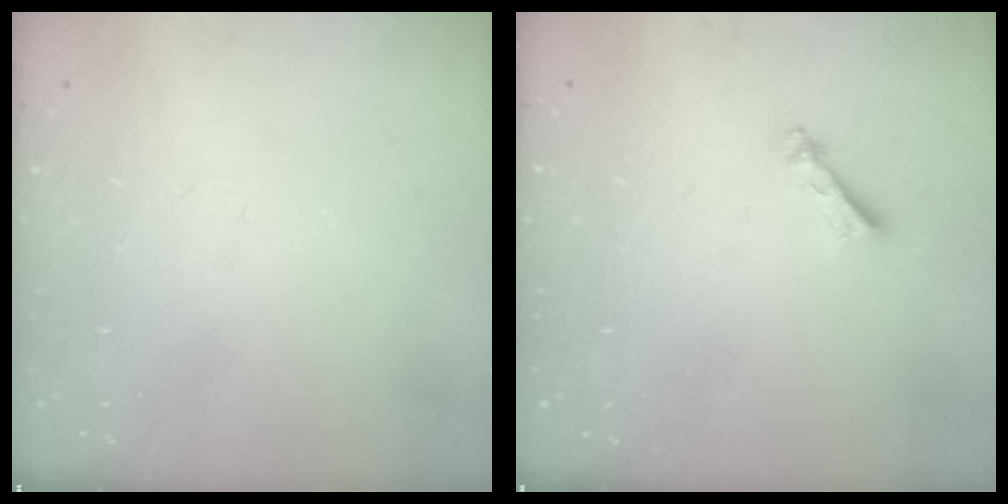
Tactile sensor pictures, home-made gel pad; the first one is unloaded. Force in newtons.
{"total": 2.4, "press": 2.4, "slide": 0.4}